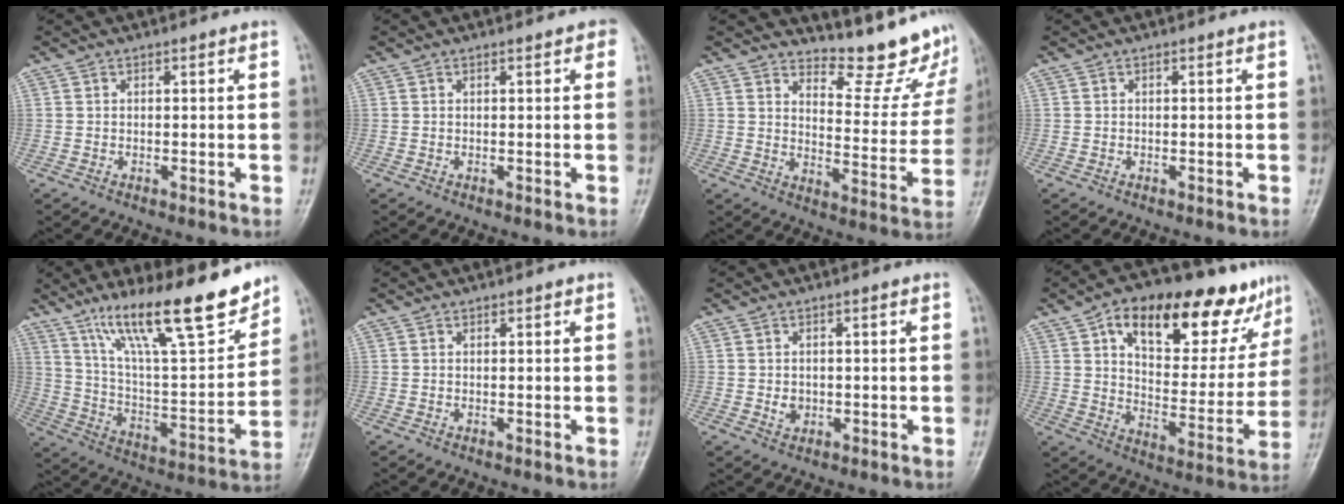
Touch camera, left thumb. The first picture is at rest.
{"total": 1.7, "force": [0.9, 0.8, 1.3], "torque": [-0.011, 0.001, 0.008]}
{"total": 14.7, "force": [13.2, 4.1, 5.2], "torque": [-0.032, -0.128, 0.162]}
{"total": 0.0}
{"total": 22.6, "force": [15.8, 4.9, 15.5], "torque": [-0.224, -0.070, 0.270]}
{"total": 0.7, "force": [0.4, 0.3, 0.4], "torque": [-0.002, -0.001, 0.004]}
{"total": 2.0, "force": [-0.1, 1.7, 1.0], "torque": [-0.009, 0.000, 0.003]}
{"total": 24.7, "force": [14.1, 11.2, 17.0], "torque": [-0.196, -0.023, 0.217]}